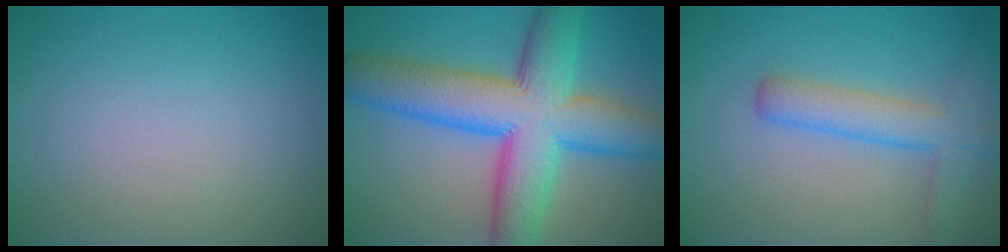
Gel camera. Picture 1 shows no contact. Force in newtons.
{"total": 12.2, "press": 12.2, "slide": 0.2}
{"total": 4.3, "press": 4.3, "slide": 0.3}